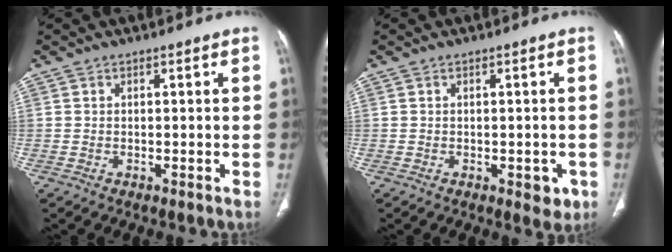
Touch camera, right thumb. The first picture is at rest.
{"total": 3.3, "force": [-1.1, 1.8, 2.5], "torque": [-0.014, 0.000, -0.008]}